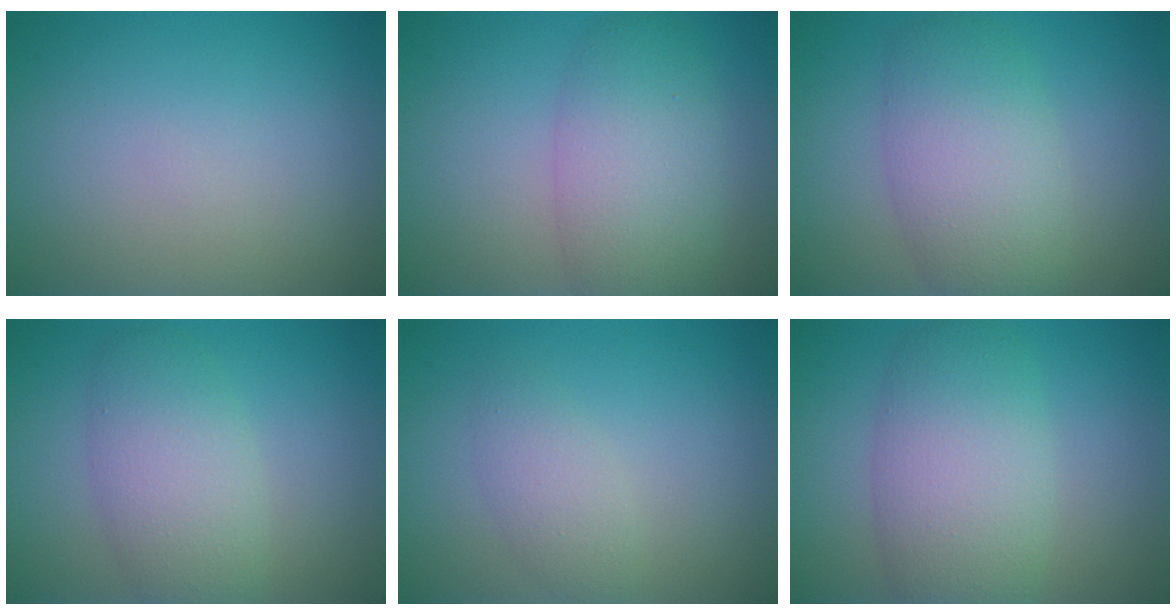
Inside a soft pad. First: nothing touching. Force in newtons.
{"total": 5.8, "press": 5.8, "slide": 0.3}
{"total": 6.0, "press": 6.0, "slide": 0.3}
{"total": 4.8, "press": 4.8, "slide": 0.2}
{"total": 2.1, "press": 2.1, "slide": 0.2}
{"total": 6.7, "press": 6.7, "slide": 0.3}